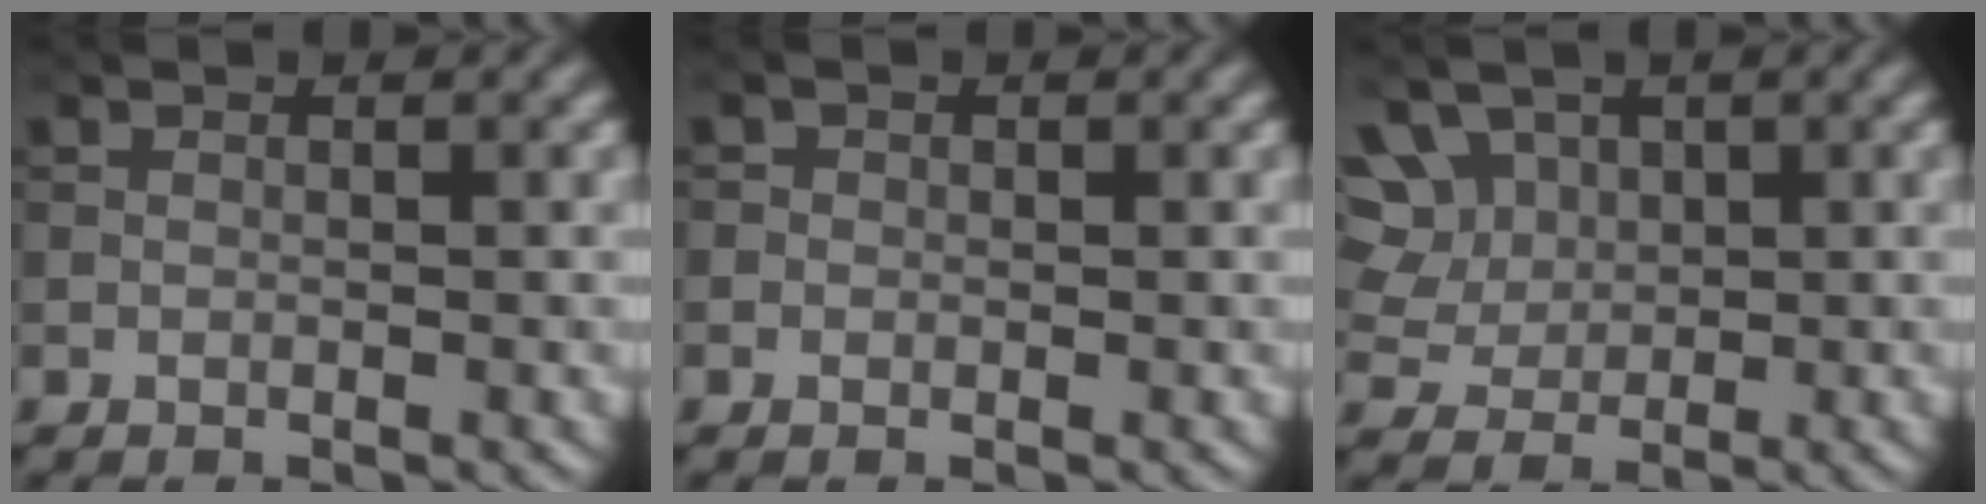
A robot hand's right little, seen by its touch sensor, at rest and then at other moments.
{"total": 0.6, "force": [-0.1, 0.6, 0.0], "torque": [0.004, -0.003, -0.004]}
{"total": 8.3, "force": [3.6, 6.4, 4.0], "torque": [-0.090, 0.019, 0.056]}